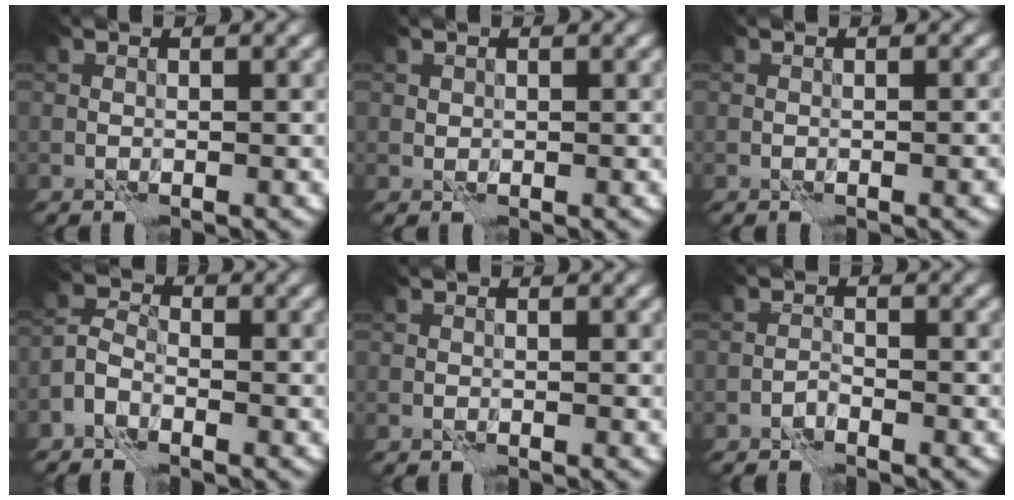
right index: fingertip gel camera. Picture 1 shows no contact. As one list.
[{"total": 0.6, "force": [-0.1, 0.6, 0.2], "torque": [-0.005, 0.000, -0.002]}, {"total": 1.4, "force": [-0.7, 0.3, 1.2], "torque": [-0.016, 0.001, -0.010]}, {"total": 2.4, "force": [-1.6, 1.4, 1.2], "torque": [-0.027, 0.006, -0.045]}, {"total": 0.0}, {"total": 0.8, "force": [-0.7, 0.2, 0.3], "torque": [-0.008, 0.004, -0.018]}]